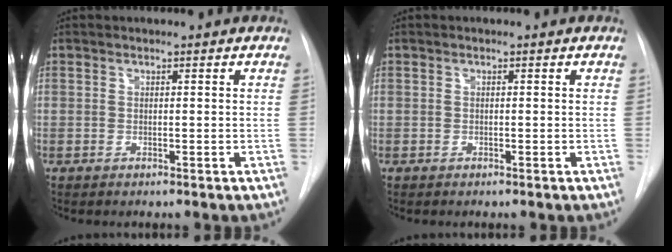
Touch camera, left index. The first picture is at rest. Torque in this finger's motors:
{"motor_torque": [-0.11, 0.12, 0.00, 0.00]}